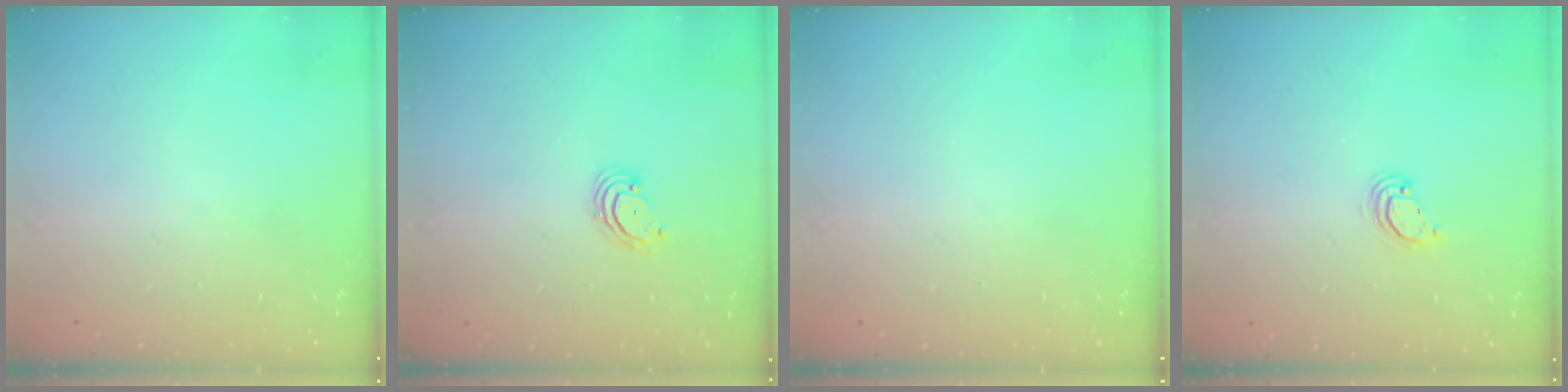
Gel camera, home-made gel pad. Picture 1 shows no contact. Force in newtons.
{"total": 2.7, "press": 2.7, "slide": 0.3}
{"total": 0.0}
{"total": 3.2, "press": 3.2, "slide": 0.2}